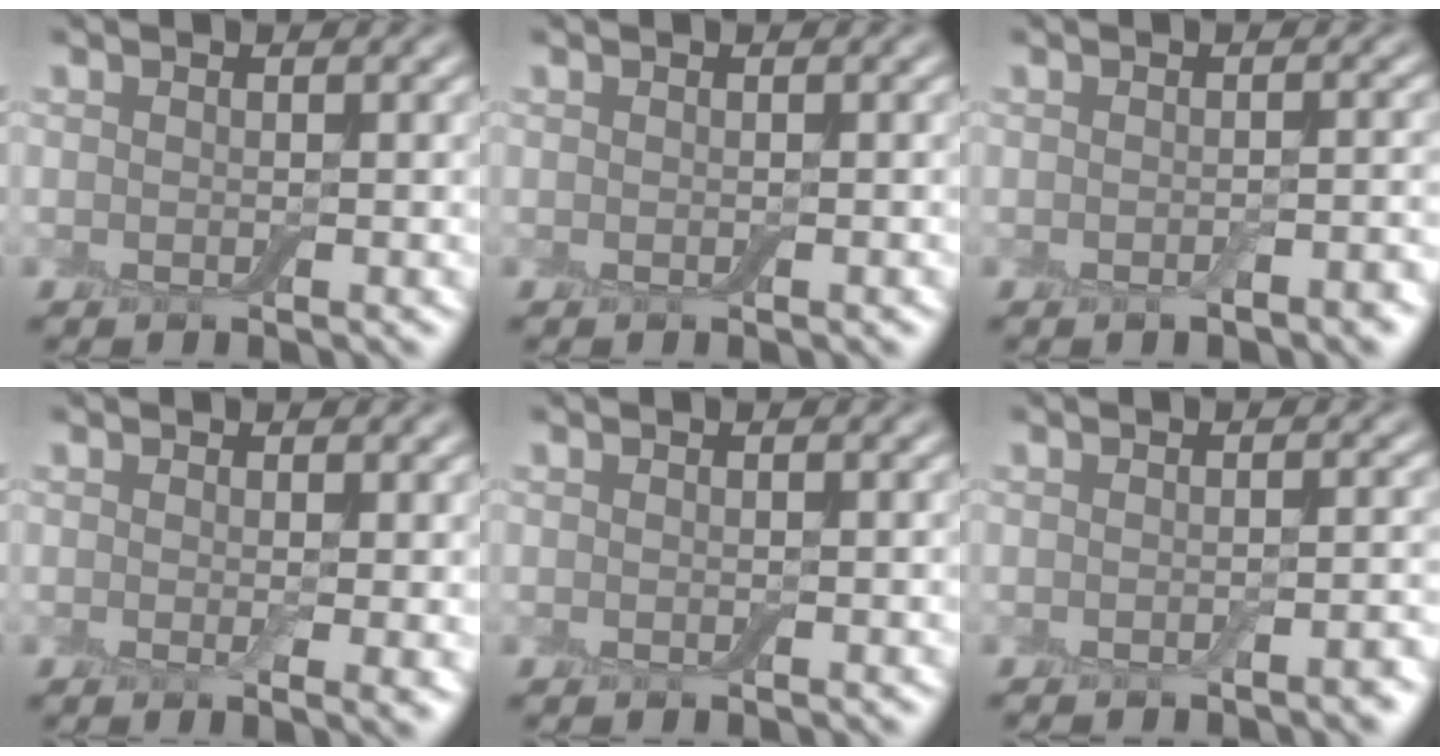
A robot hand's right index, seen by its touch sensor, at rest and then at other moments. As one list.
[{"total": 0.0}, {"total": 1.9, "force": [-0.9, 0.5, 1.6], "torque": [-0.021, -0.003, -0.012]}, {"total": 1.9, "force": [0.3, 0.3, 1.9], "torque": [-0.025, -0.010, 0.006]}, {"total": 0.0}, {"total": 1.7, "force": [-1.1, 0.4, 1.2], "torque": [-0.013, 0.001, -0.019]}]